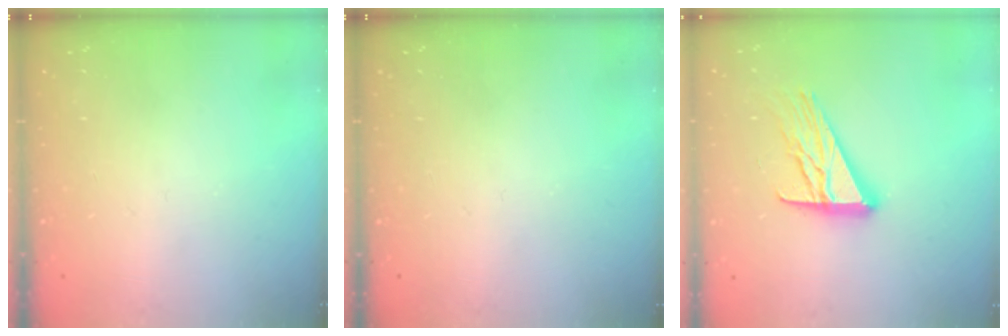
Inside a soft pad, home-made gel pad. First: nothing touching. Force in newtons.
{"total": 0.0}
{"total": 13.8, "press": 13.8, "slide": 1.1}